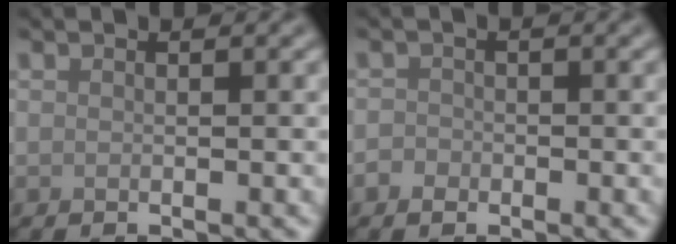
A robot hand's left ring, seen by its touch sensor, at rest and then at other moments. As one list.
[{"total": 1.2, "force": [-0.6, 1.0, 0.2], "torque": [0.003, 0.001, -0.013]}]